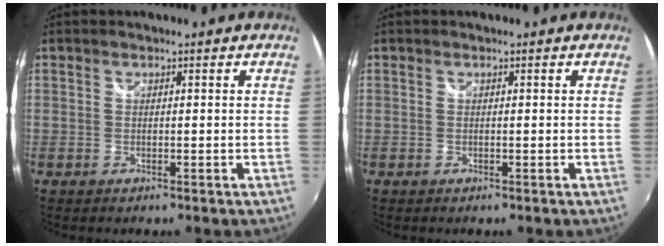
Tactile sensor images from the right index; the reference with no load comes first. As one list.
[{"total": 0.0}]